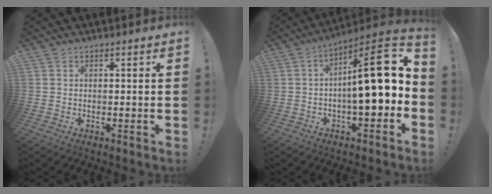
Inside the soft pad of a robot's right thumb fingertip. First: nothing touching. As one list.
[{"total": 18.4, "force": [0.4, 5.9, 17.4], "torque": [-0.237, 0.001, 0.004]}]